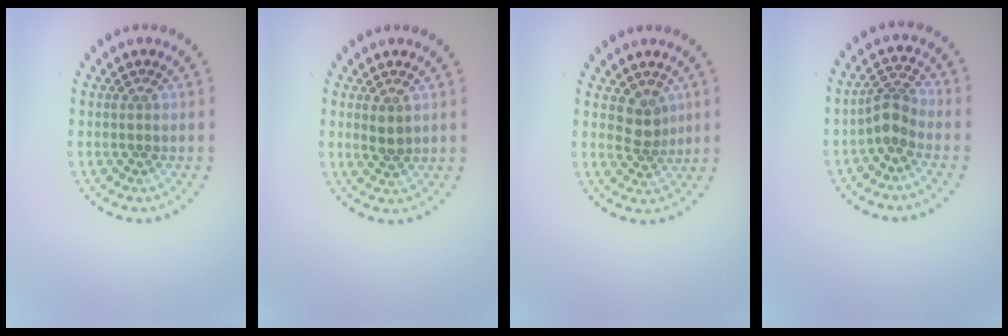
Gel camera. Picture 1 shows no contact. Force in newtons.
{"total": 1.4, "press": 1.4, "slide": 0.4}
{"total": 2.3, "press": 1.7, "slide": 1.4}
{"total": 2.4, "press": 1.8, "slide": 1.6}